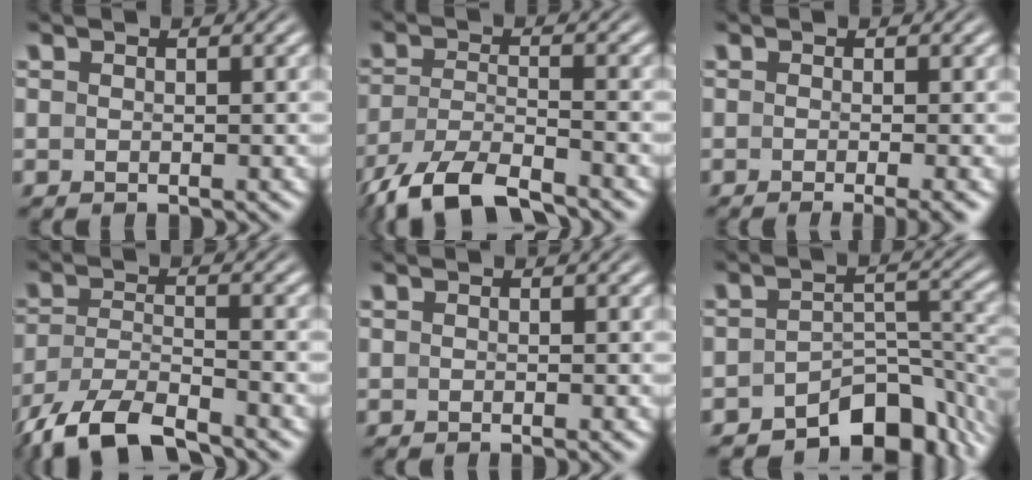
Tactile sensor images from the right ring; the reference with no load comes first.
{"total": 6.7, "force": [-4.8, 3.0, 3.6], "torque": [-0.082, -0.030, -0.062]}
{"total": 3.5, "force": [-2.6, 0.5, 2.2], "torque": [-0.026, -0.008, -0.034]}
{"total": 7.3, "force": [-5.0, 3.7, 3.8], "torque": [-0.088, -0.033, -0.066]}
{"total": 0.9, "force": [-0.7, -0.2, 0.5], "torque": [-0.003, 0.003, -0.011]}
{"total": 11.2, "force": [-8.1, 5.3, 5.7], "torque": [-0.070, -0.027, -0.113]}